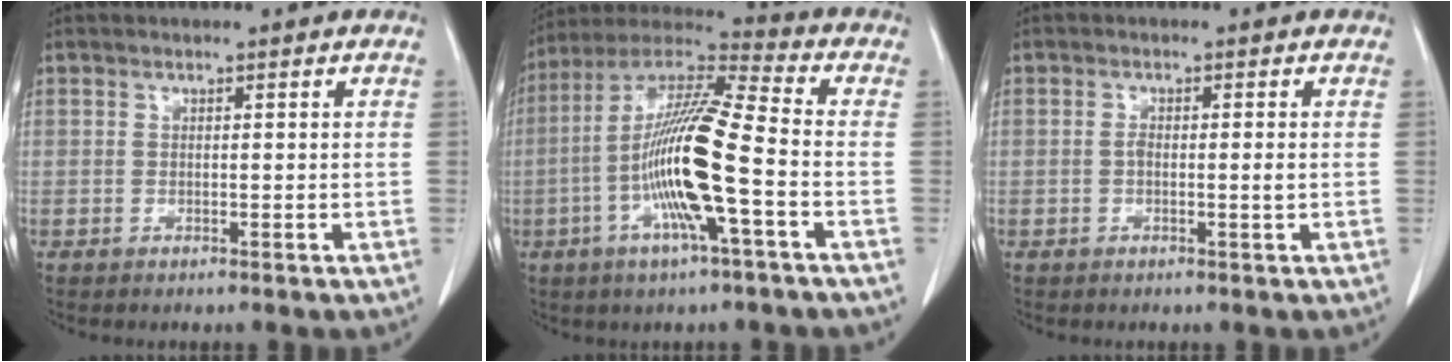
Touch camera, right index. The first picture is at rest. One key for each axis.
{"total": 16.1, "fx": -3.8, "fy": 0.8, "fz": 15.6, "tx": -0.308, "ty": 0.001, "tz": -0.079}
{"total": 1.8, "fx": -0.2, "fy": 0.3, "fz": 1.7, "tx": -0.031, "ty": 0.000, "tz": -0.004}